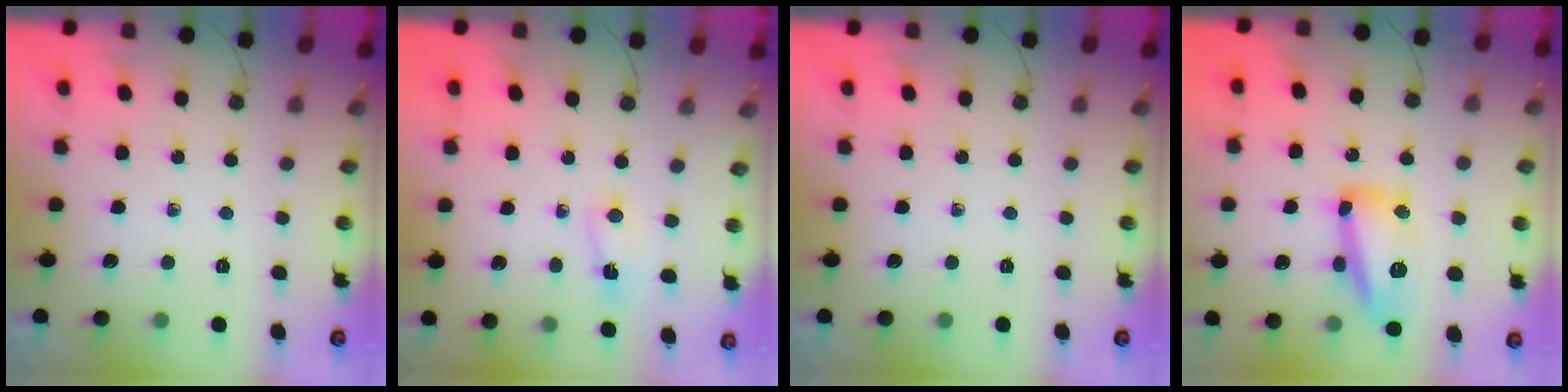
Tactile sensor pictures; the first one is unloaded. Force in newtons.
{"total": 2.0, "press": 1.6, "slide": 1.2}
{"total": 0.0}
{"total": 14.1, "press": 14.0, "slide": 1.2}